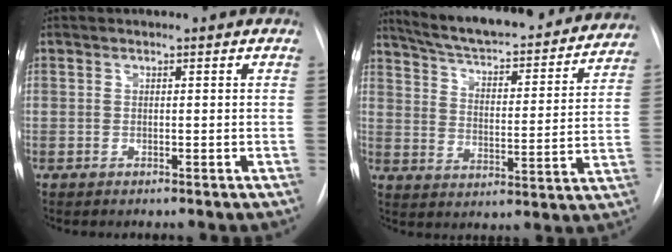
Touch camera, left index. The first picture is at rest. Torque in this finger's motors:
{"motor_torque": [-0.21, -1.02, 0.21, 0.11]}